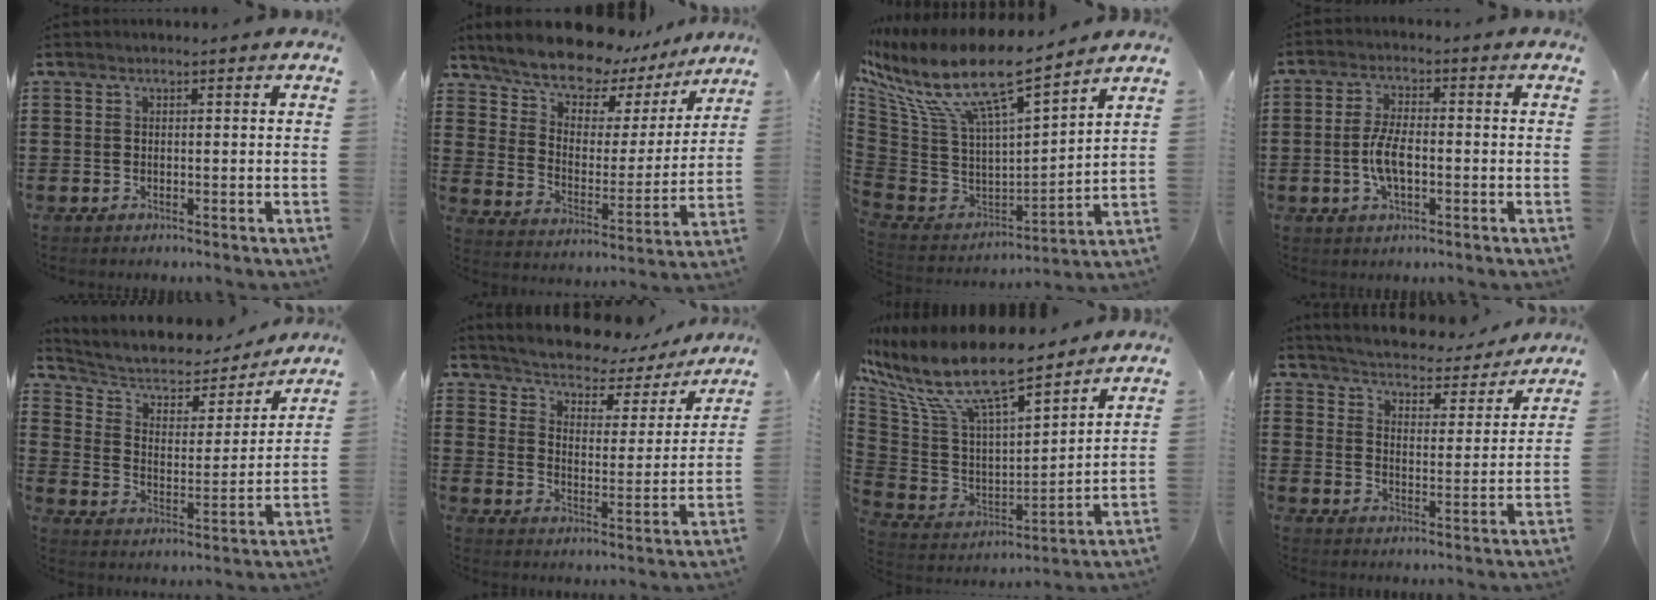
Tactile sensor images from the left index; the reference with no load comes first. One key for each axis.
{"total": 9.2, "fx": 8.6, "fy": 2.7, "fz": 2.1, "tx": -0.074, "ty": -0.067, "tz": 0.148}
{"total": 14.0, "fx": 9.0, "fy": 3.5, "fz": 10.2, "tx": -0.239, "ty": -0.061, "tz": 0.145}
{"total": 5.9, "fx": -1.2, "fy": 2.3, "fz": 5.2, "tx": -0.120, "ty": -0.003, "tz": -0.028}
{"total": 5.7, "fx": 4.7, "fy": 2.3, "fz": 2.3, "tx": -0.070, "ty": -0.027, "tz": 0.075}
{"total": 4.0, "fx": 3.9, "fy": 0.9, "fz": 0.4, "tx": -0.034, "ty": -0.034, "tz": 0.059}
{"total": 12.7, "fx": 9.3, "fy": 3.3, "fz": 8.0, "tx": -0.195, "ty": -0.058, "tz": 0.159}
{"total": 3.9, "fx": 3.9, "fy": 0.0, "fz": 0.4, "tx": -0.033, "ty": -0.036, "tz": 0.060}